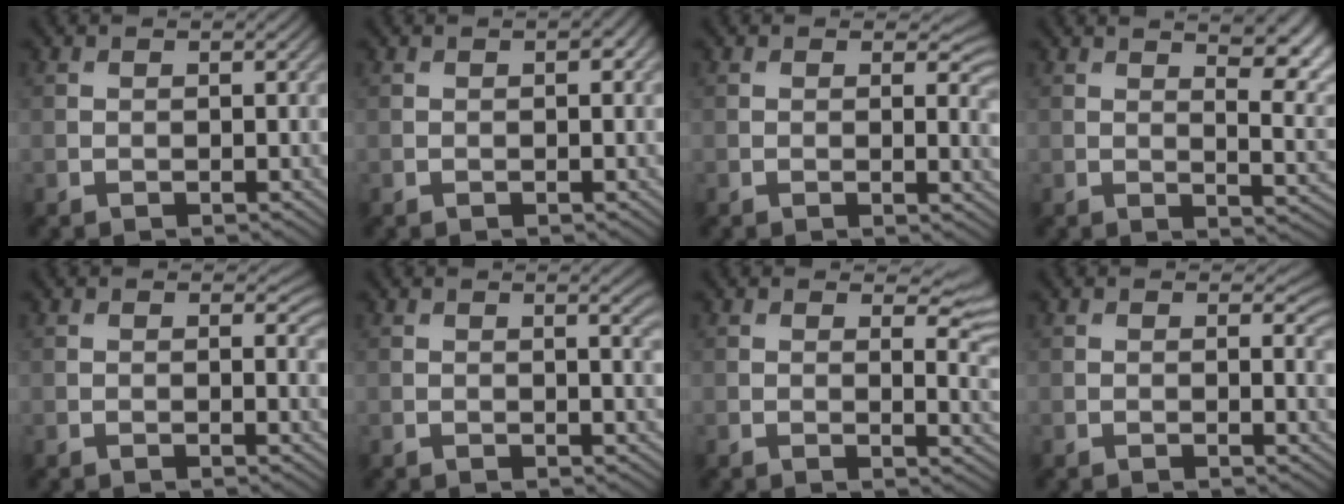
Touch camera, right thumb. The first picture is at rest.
{"total": 1.1, "force": [0.2, 0.5, 1.0], "torque": [-0.014, 0.001, 0.001]}
{"total": 3.0, "force": [0.8, 1.4, 2.5], "torque": [-0.030, -0.007, 0.010]}
{"total": 10.3, "force": [5.5, 3.8, 7.9], "torque": [-0.106, 0.016, 0.072]}
{"total": 1.6, "force": [0.4, 0.8, 1.4], "torque": [-0.018, -0.007, 0.004]}
{"total": 2.5, "force": [1.0, 0.5, 2.2], "torque": [-0.028, 0.000, 0.014]}
{"total": 4.8, "force": [2.4, 2.0, 3.6], "torque": [-0.045, -0.009, 0.036]}
{"total": 2.0, "force": [0.5, 0.9, 1.7], "torque": [-0.022, -0.006, 0.005]}